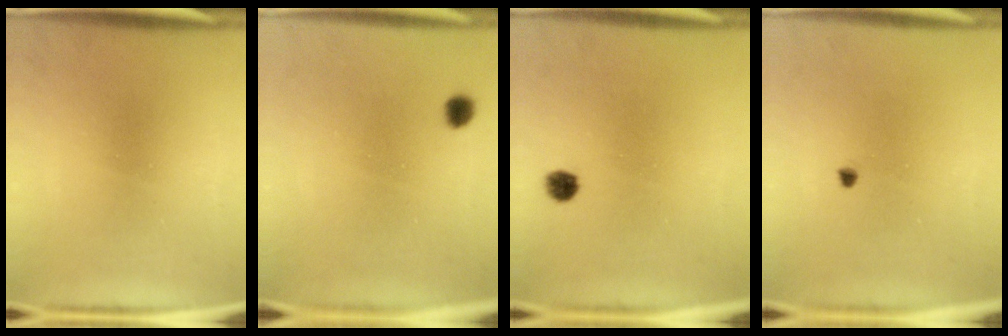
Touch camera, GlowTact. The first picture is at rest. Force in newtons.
{"total": 1.9}
{"total": 2.2}
{"total": 0.7}